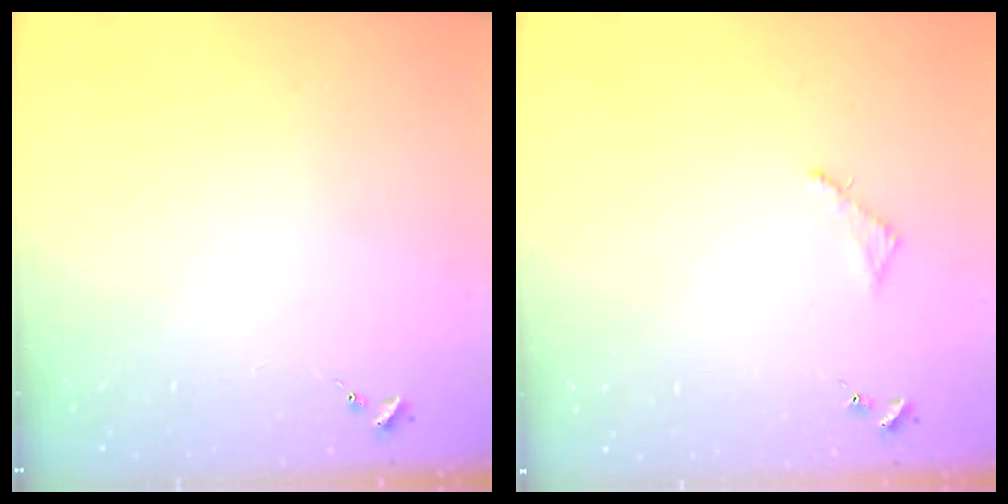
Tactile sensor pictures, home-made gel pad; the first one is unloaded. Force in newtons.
{"total": 2.8, "press": 2.7, "slide": 0.3}